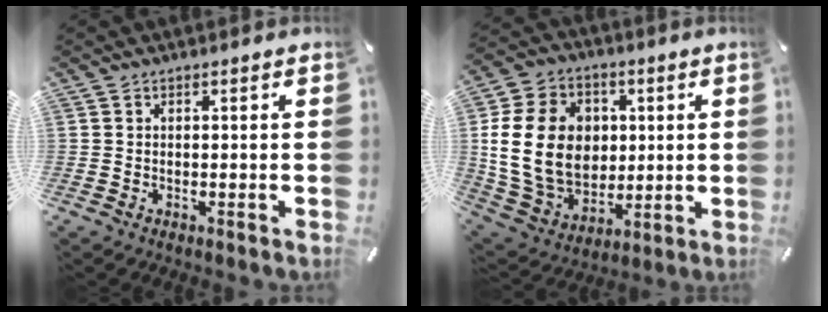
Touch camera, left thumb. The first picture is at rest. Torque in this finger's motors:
{"motor_torque": [0.93, 2.01, 1.08, -0.26, 0.84]}